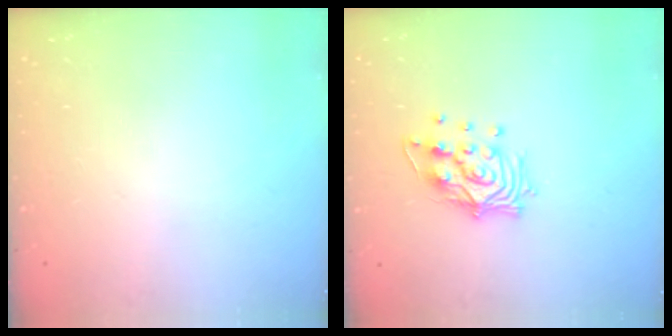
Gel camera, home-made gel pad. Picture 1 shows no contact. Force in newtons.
{"total": 12.4, "press": 12.4, "slide": 1.0}